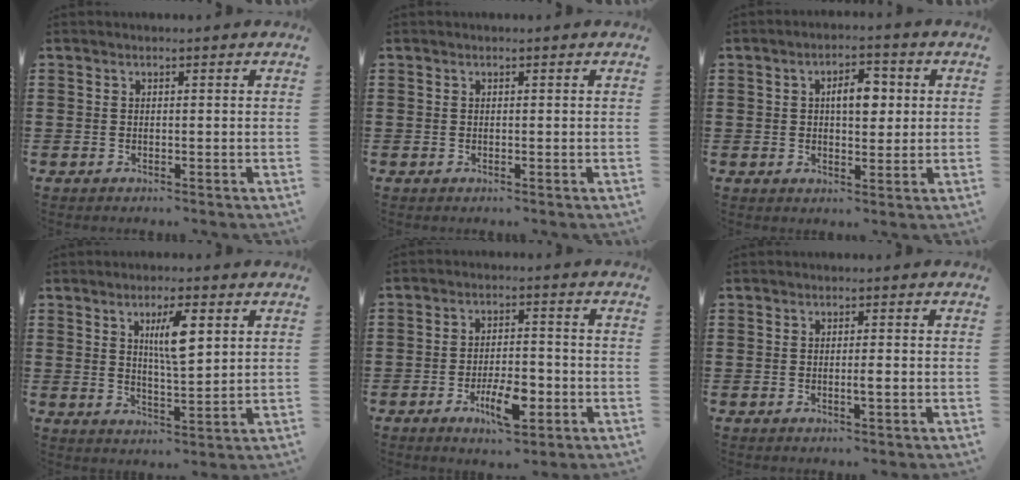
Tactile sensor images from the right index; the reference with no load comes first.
{"total": 0.0}
{"total": 5.0, "force": [0.9, 2.5, 4.3], "torque": [-0.065, 0.003, 0.007]}
{"total": 6.3, "force": [2.3, 1.6, 5.6], "torque": [-0.100, 0.001, 0.034]}
{"total": 7.3, "force": [-3.1, 2.7, 6.0], "torque": [-0.107, 0.003, -0.053]}
{"total": 1.6, "force": [-0.4, 0.0, 1.6], "torque": [-0.032, -0.007, -0.010]}